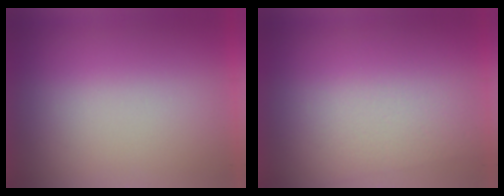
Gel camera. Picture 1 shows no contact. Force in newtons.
{"total": 2.9}